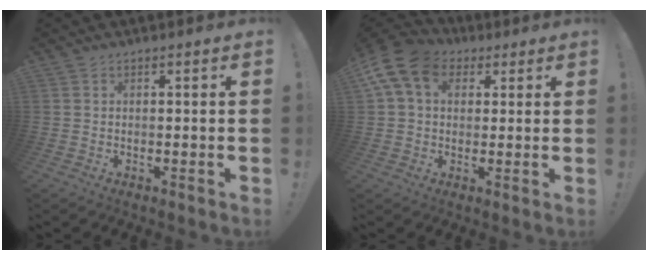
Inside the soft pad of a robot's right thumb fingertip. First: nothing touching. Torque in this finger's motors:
{"motor_torque": [0.88, 1.09, 0.48, -0.22, 0.21]}